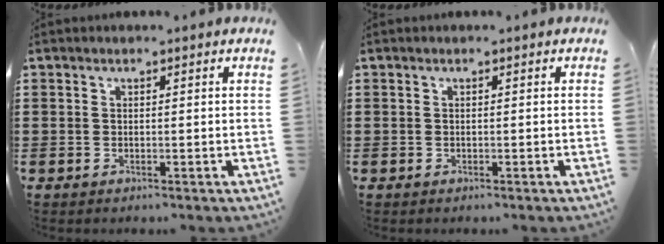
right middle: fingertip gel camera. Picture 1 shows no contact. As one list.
[{"total": 0.0}]